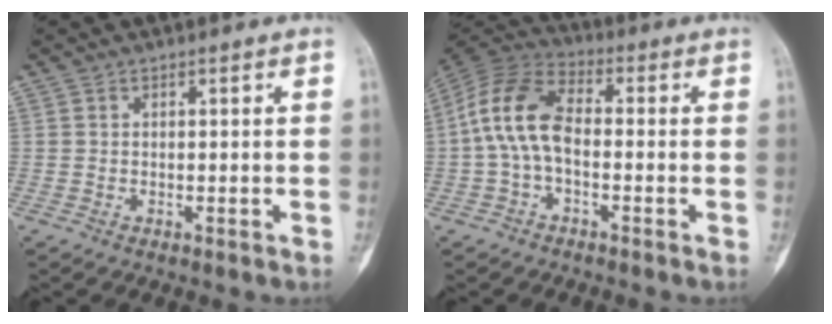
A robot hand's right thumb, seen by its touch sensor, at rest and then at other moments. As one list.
[{"total": 11.5, "force": [-0.9, 6.6, 9.3], "torque": [-0.181, 0.033, -0.028]}]